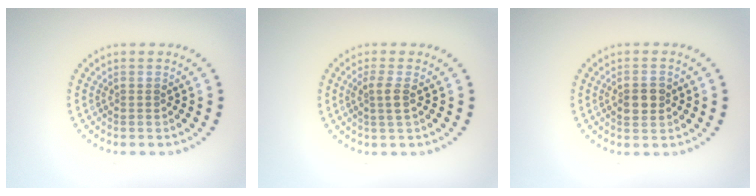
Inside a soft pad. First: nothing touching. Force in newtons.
{"total": 1.5, "press": 1.3, "slide": 0.7}
{"total": 2.8, "press": 2.8, "slide": 0.0}